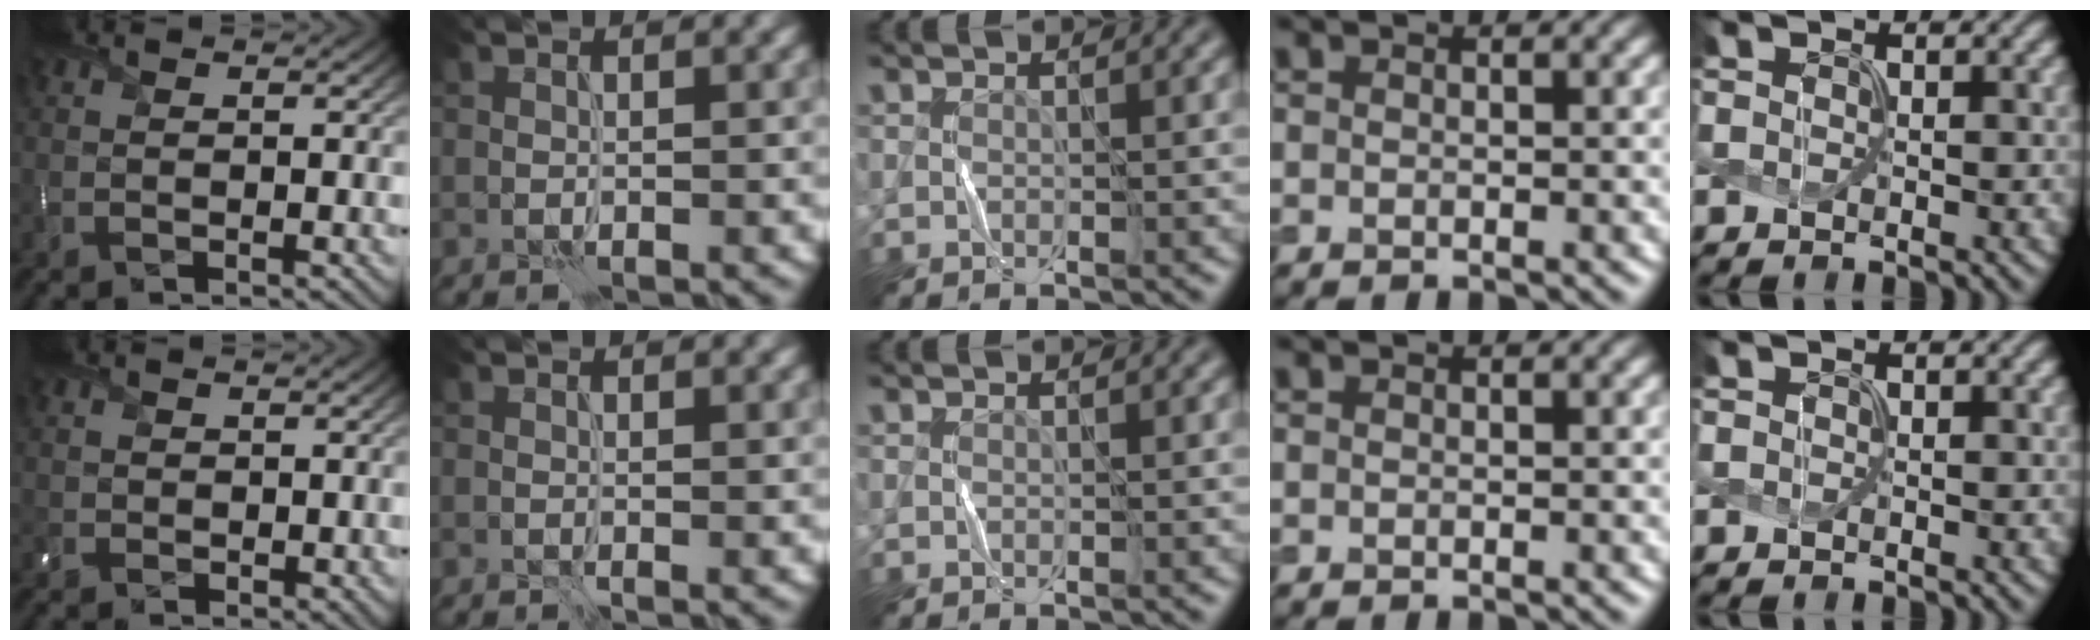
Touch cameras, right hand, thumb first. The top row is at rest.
{"thumb": {"total": 2.0, "force": [0.8, 1.7, 0.8], "torque": [-0.026, -0.005, 0.016]}, "index": {"total": 0.8, "force": [0.2, 0.2, 0.7], "torque": [-0.003, -0.002, 0.004]}}